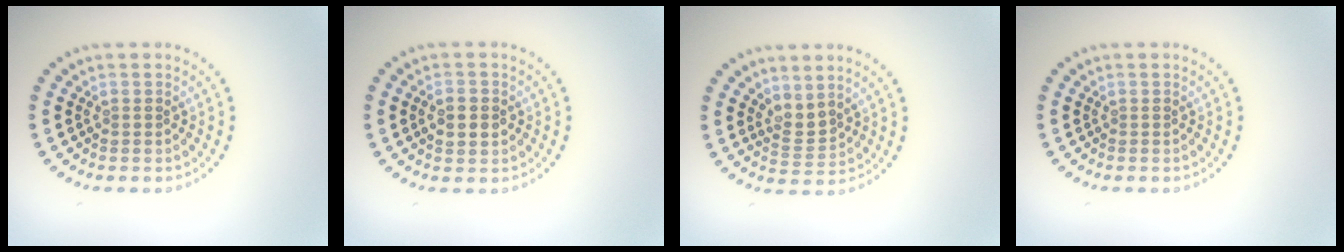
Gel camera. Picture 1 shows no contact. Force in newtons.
{"total": 2.0, "press": 2.0, "slide": 0.2}
{"total": 1.9, "press": 1.4, "slide": 1.3}
{"total": 0.0}